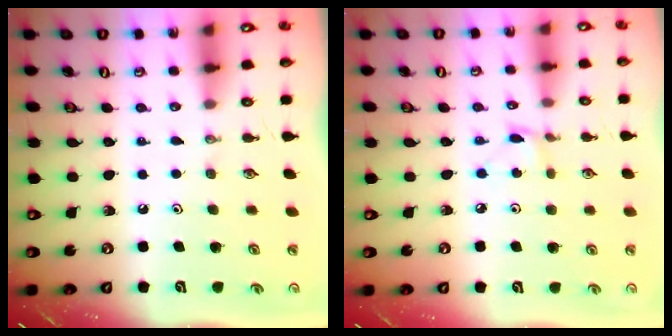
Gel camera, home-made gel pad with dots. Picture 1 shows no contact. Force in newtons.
{"total": 2.1, "press": 2.1, "slide": 0.3}